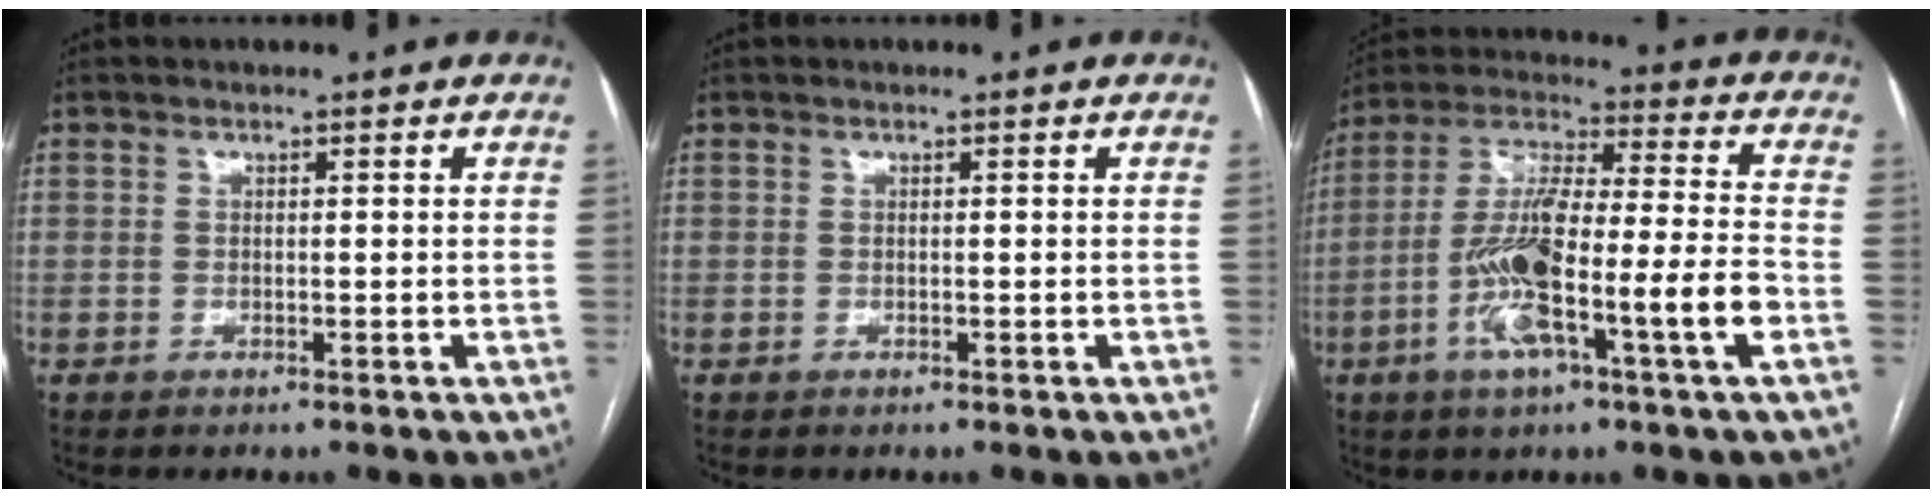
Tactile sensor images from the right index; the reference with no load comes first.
{"total": 0.0}
{"total": 16.8, "force": [-5.5, 1.0, 15.9], "torque": [-0.298, 0.002, -0.100]}